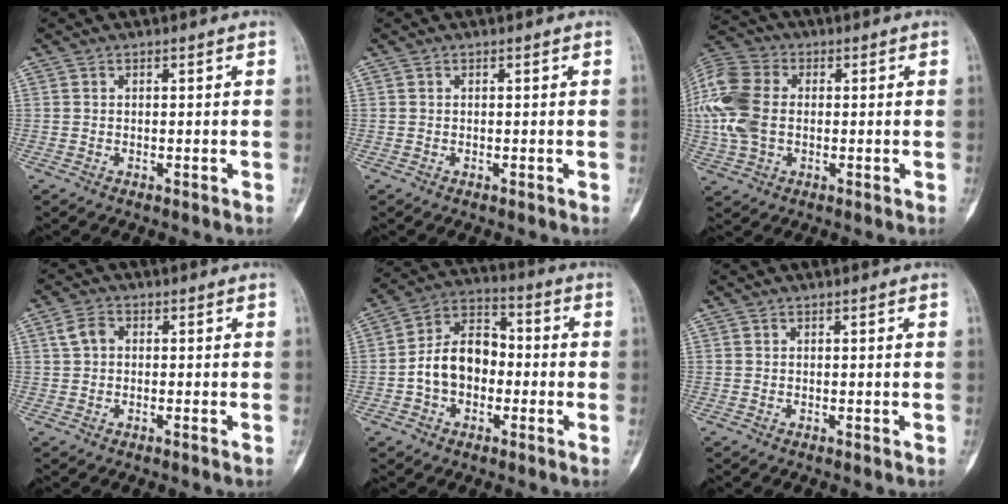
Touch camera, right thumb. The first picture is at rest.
{"total": 0.0}
{"total": 14.7, "force": [0.5, 10.3, 10.4], "torque": [-0.243, 0.017, 0.008]}
{"total": 4.8, "force": [1.0, 3.4, 3.2], "torque": [-0.057, 0.010, 0.014]}
{"total": 11.4, "force": [-1.7, 8.0, 8.0], "torque": [-0.124, 0.041, -0.043]}
{"total": 0.0}